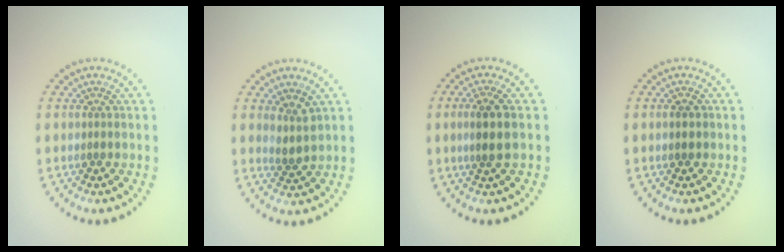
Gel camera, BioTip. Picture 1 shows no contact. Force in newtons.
{"total": 2.1, "press": 1.6, "slide": 1.3}
{"total": 2.6, "press": 2.3, "slide": 1.2}
{"total": 1.2, "press": 1.2, "slide": 0.0}